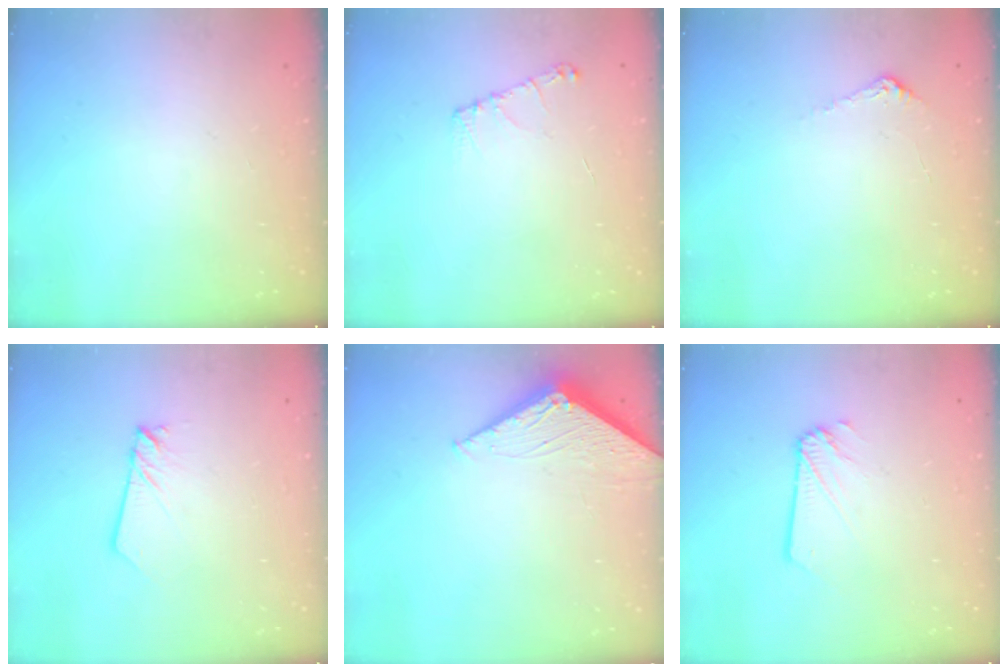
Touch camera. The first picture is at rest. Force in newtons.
{"total": 5.4, "press": 5.3, "slide": 0.7}
{"total": 4.8, "press": 4.8, "slide": 0.4}
{"total": 1.9, "press": 1.9, "slide": 0.2}
{"total": 4.0, "press": 4.0, "slide": 0.1}
{"total": 1.2, "press": 1.2, "slide": 0.1}